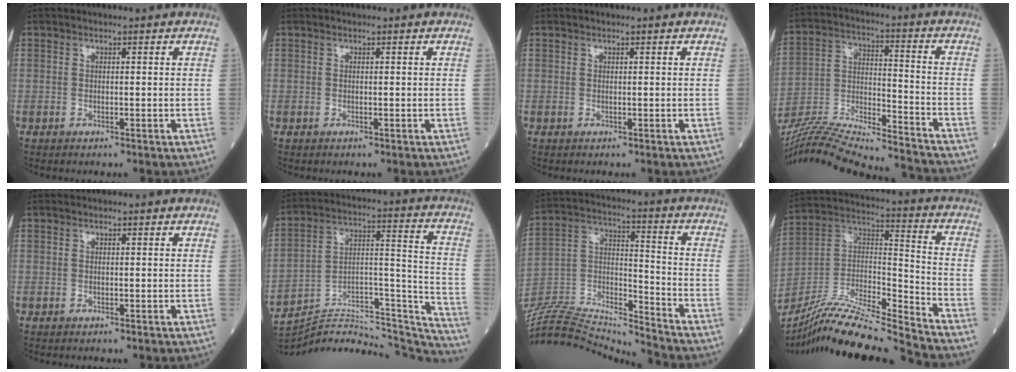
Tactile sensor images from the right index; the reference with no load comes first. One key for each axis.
{"total": 0.0}
{"total": 0.0}
{"total": 24.7, "fx": -23.1, "fy": 1.2, "fz": 8.8, "tx": -0.177, "ty": -0.020, "tz": -0.371}
{"total": 0.0}
{"total": 28.9, "fx": -27.8, "fy": 4.1, "fz": 6.8, "tx": -0.092, "ty": 0.029, "tz": -0.411}
{"total": 20.4, "fx": -19.9, "fy": -0.4, "fz": 4.3, "tx": -0.081, "ty": 0.024, "tz": -0.342}
{"total": 19.9, "fx": -18.4, "fy": -0.5, "fz": 7.5, "tx": -0.153, "ty": 0.014, "tz": -0.331}